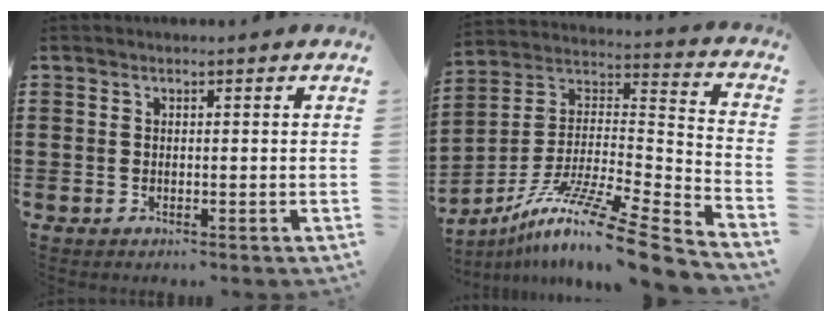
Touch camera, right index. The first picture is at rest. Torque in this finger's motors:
{"motor_torque": [1.25, 0.88, 0.55, 0.21]}